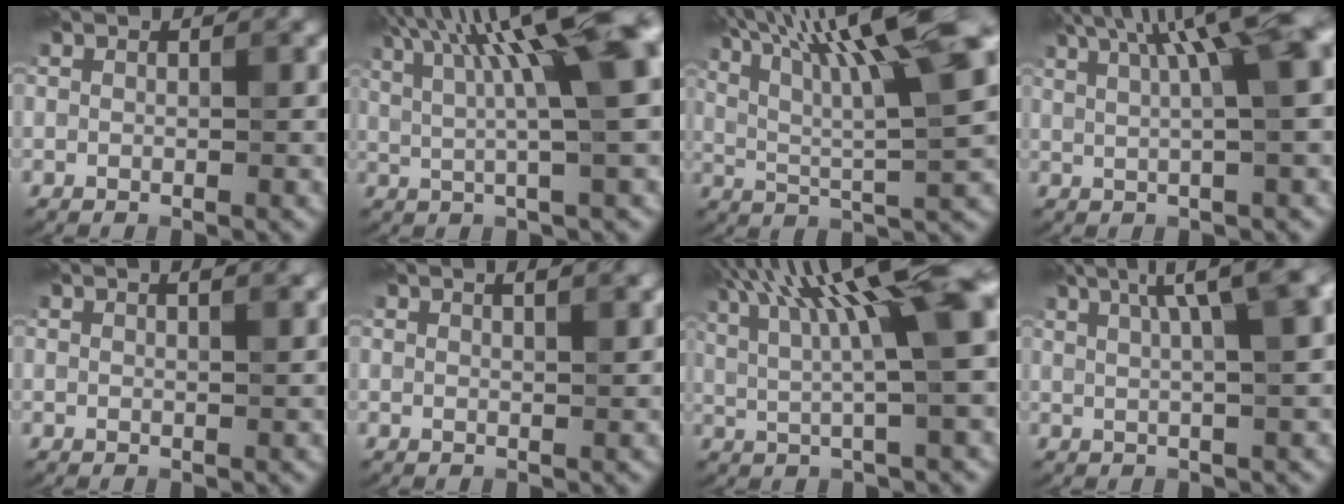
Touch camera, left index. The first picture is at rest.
{"total": 13.1, "force": [4.7, 3.0, 11.9], "torque": [-0.152, 0.026, 0.071]}
{"total": 13.2, "force": [6.2, 2.8, 11.3], "torque": [-0.186, 0.019, 0.102]}
{"total": 10.3, "force": [4.2, 2.6, 9.0], "torque": [-0.091, 0.032, 0.055]}
{"total": 3.2, "force": [2.0, 1.3, 2.2], "torque": [-0.001, 0.013, 0.001]}
{"total": 4.1, "force": [2.5, 1.7, 2.7], "torque": [-0.003, 0.019, 0.002]}
{"total": 13.5, "force": [5.1, 2.7, 12.2], "torque": [-0.171, 0.019, 0.082]}
{"total": 8.5, "force": [3.9, 2.1, 7.3], "torque": [-0.073, 0.037, 0.043]}